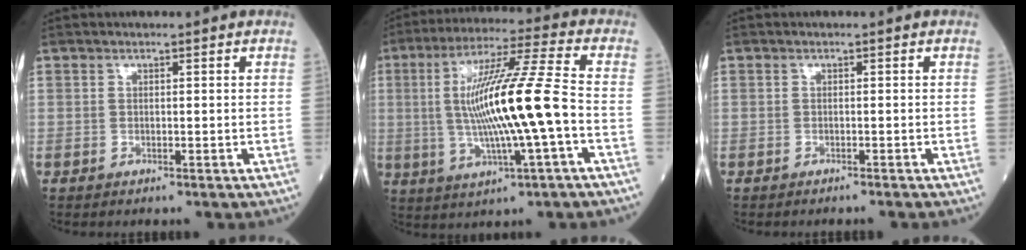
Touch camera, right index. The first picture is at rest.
{"total": 15.6, "force": [-1.1, -0.1, 15.5], "torque": [-0.293, 0.008, -0.022]}
{"total": 1.3, "force": [-1.2, -0.2, 0.4], "torque": [-0.006, 0.002, -0.016]}